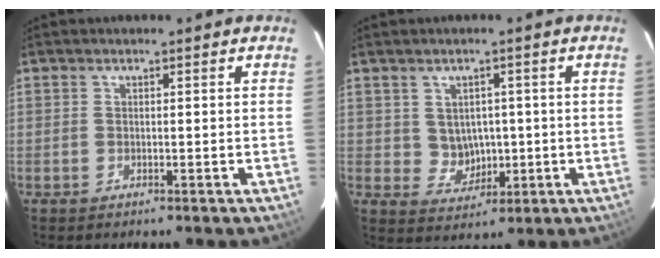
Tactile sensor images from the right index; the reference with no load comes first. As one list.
[{"total": 5.0, "force": [0.3, 4.7, 1.8], "torque": [-0.036, 0.007, 0.020]}]